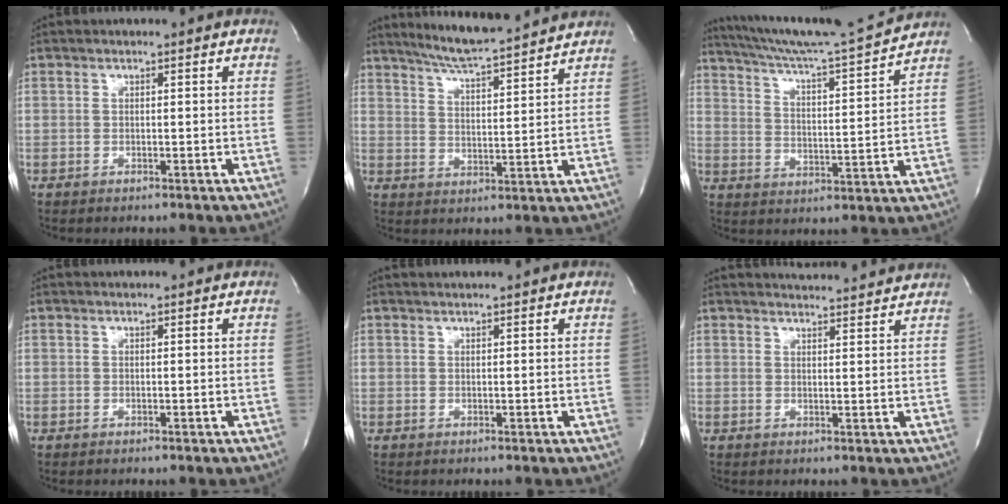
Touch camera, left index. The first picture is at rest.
{"total": 12.6, "force": [11.5, 0.3, 5.0], "torque": [-0.088, 0.008, 0.175]}
{"total": 16.1, "force": [15.0, -1.3, 5.6], "torque": [-0.106, -0.030, 0.226]}
{"total": 0.0}
{"total": 2.2, "force": [2.1, -0.1, 0.6], "torque": [-0.009, 0.014, 0.032]}
{"total": 7.7, "force": [7.6, 0.7, 1.3], "torque": [-0.024, 0.003, 0.087]}